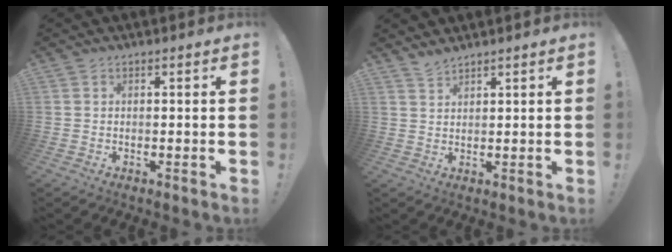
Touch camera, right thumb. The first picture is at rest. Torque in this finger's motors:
{"motor_torque": [-0.52, 0.06, -0.24, 0.21, -0.09]}